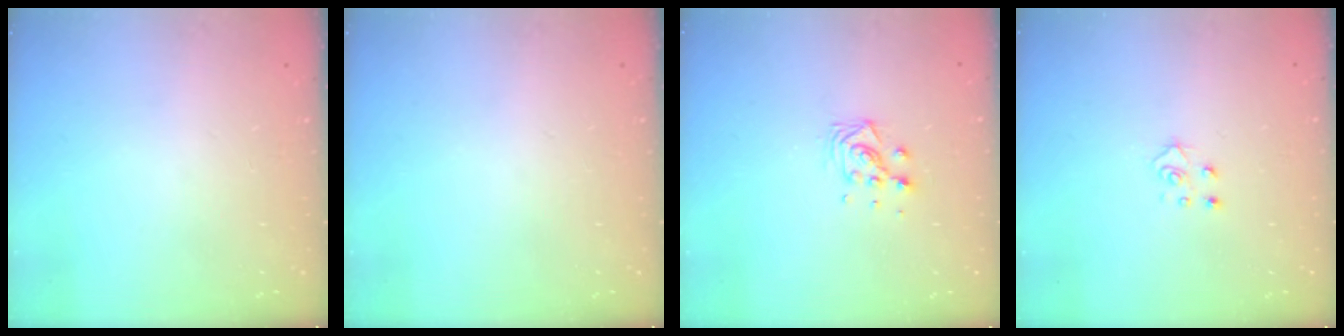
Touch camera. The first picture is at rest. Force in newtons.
{"total": 0.0}
{"total": 6.2, "press": 6.2, "slide": 1.0}
{"total": 4.6, "press": 4.6, "slide": 0.4}